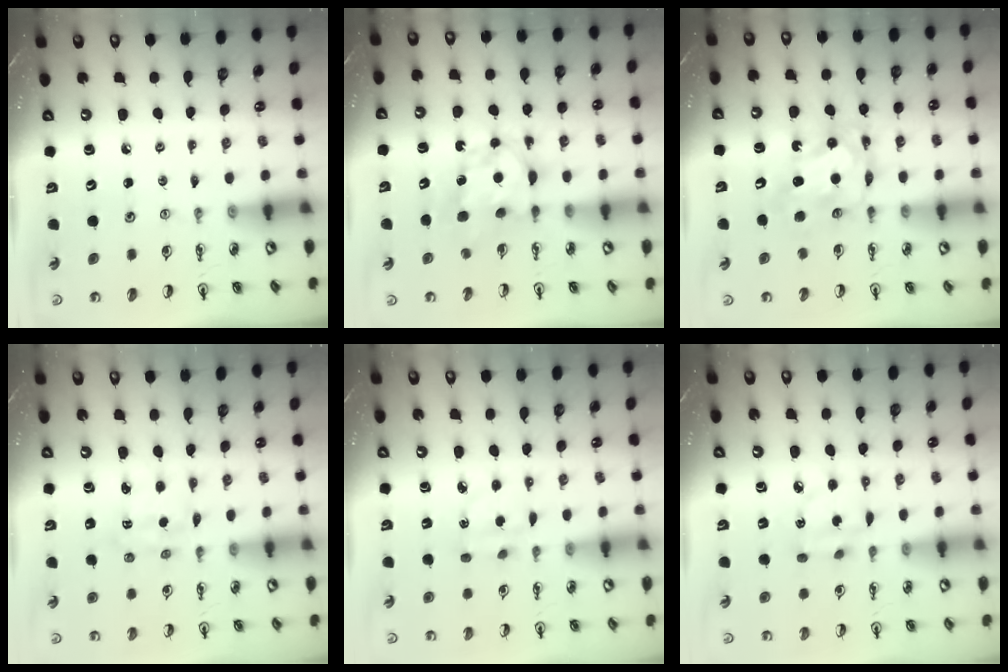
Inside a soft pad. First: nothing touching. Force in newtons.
{"total": 6.7, "press": 6.7, "slide": 0.1}
{"total": 7.4, "press": 7.4, "slide": 0.7}
{"total": 2.0, "press": 1.9, "slide": 0.5}
{"total": 2.2, "press": 2.2, "slide": 0.2}
{"total": 6.8, "press": 6.8, "slide": 0.1}